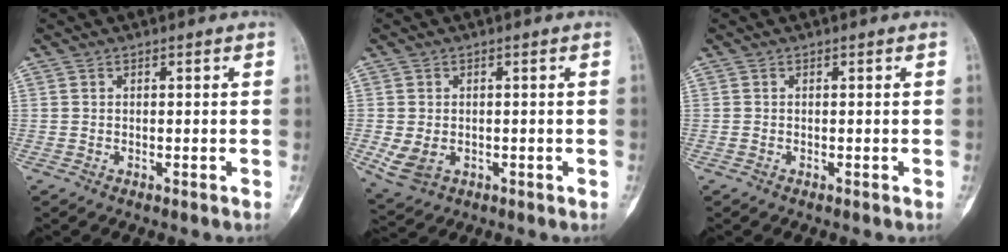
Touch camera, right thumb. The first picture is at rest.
{"total": 4.9, "force": [-0.9, 3.8, 2.9], "torque": [-0.058, -0.001, -0.002]}
{"total": 0.0}